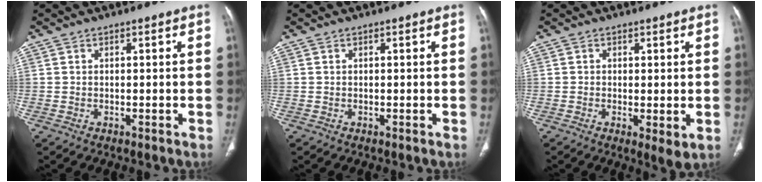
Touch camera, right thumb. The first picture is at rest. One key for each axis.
{"total": 0.0}
{"total": 3.7, "fx": -0.5, "fy": 1.1, "fz": 3.4, "tx": -0.061, "ty": -0.015, "tz": -0.011}